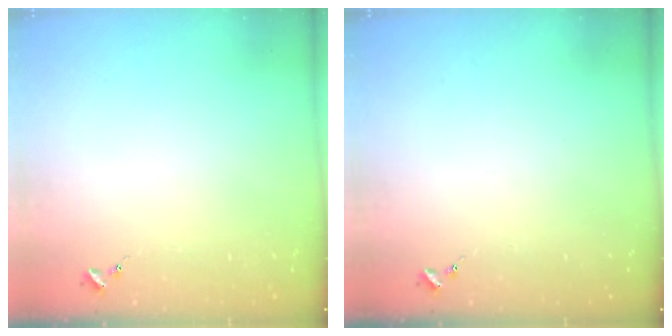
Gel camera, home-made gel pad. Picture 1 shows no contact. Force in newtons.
{"total": 0.0}